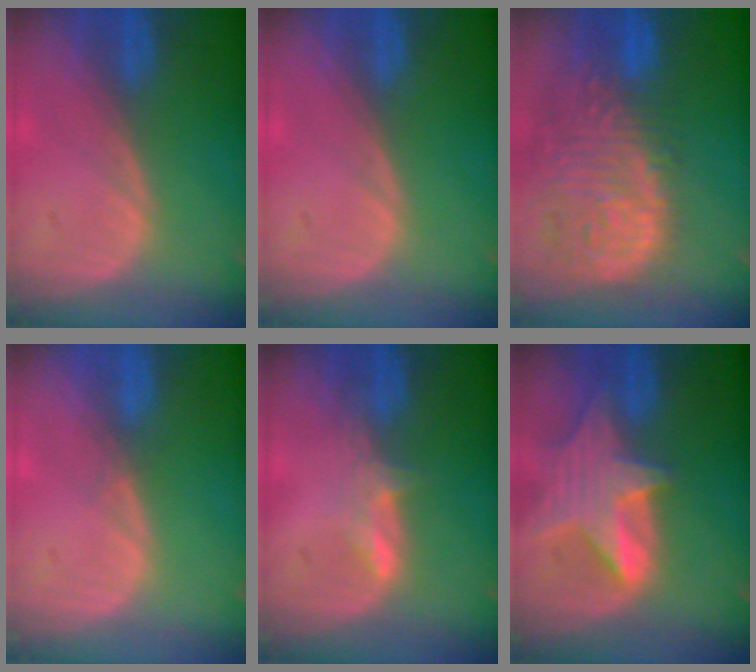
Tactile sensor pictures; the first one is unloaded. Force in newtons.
{"total": 0.0}
{"total": 14.6, "press": 12.0, "slide": 8.2}
{"total": 0.6, "press": 0.6, "slide": 0.2}
{"total": 2.3, "press": 2.3, "slide": 0.4}
{"total": 8.4, "press": 7.5, "slide": 3.7}